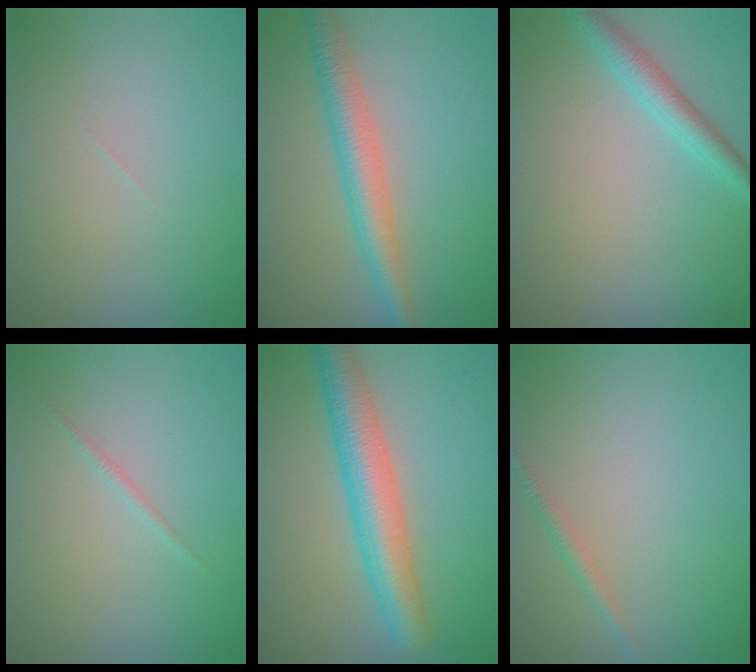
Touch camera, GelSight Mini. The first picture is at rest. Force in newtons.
{"total": 4.3, "press": 4.3, "slide": 0.3}
{"total": 2.6, "press": 2.6, "slide": 0.1}
{"total": 0.5, "press": 0.5, "slide": 0.0}
{"total": 6.1, "press": 6.1, "slide": 0.2}
{"total": 1.1, "press": 1.1, "slide": 0.1}